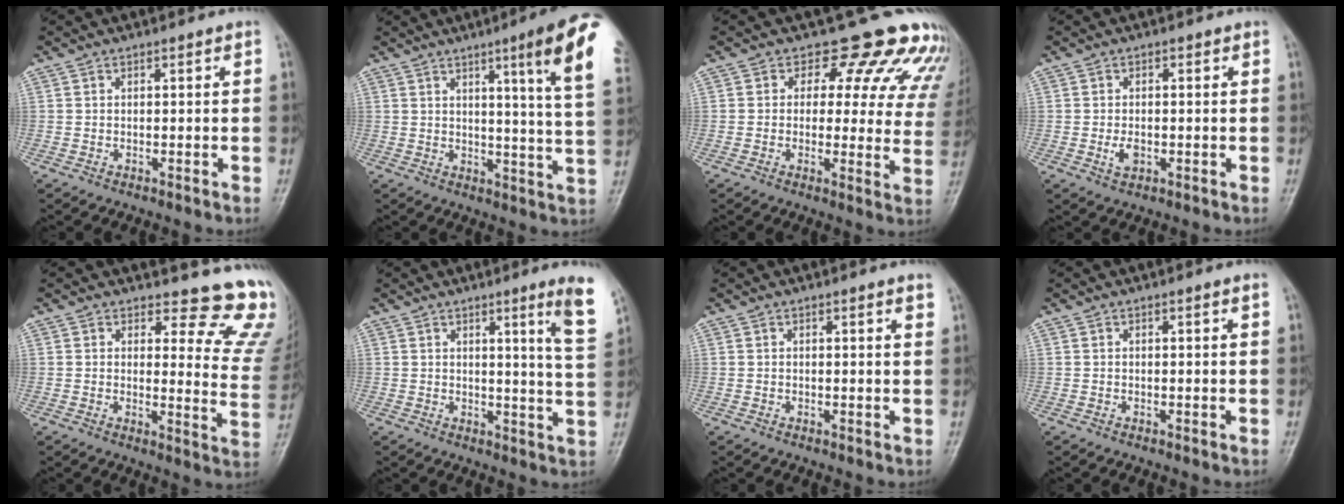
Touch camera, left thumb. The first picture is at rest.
{"total": 15.1, "force": [7.0, 0.4, 13.3], "torque": [-0.167, -0.036, 0.082]}
{"total": 15.6, "force": [12.9, 7.3, 5.1], "torque": [0.001, -0.075, 0.121]}
{"total": 2.6, "force": [-0.6, 1.7, 1.9], "torque": [-0.031, -0.001, -0.011]}
{"total": 12.9, "force": [11.9, 4.0, 3.0], "torque": [0.014, -0.126, 0.106]}
{"total": 8.7, "force": [4.7, -0.3, 7.3], "torque": [-0.090, -0.034, 0.061]}
{"total": 1.5, "force": [1.1, 0.0, 1.0], "torque": [-0.010, -0.004, 0.011]}
{"total": 0.5, "force": [0.3, -0.1, 0.4], "torque": [-0.014, -0.003, 0.007]}